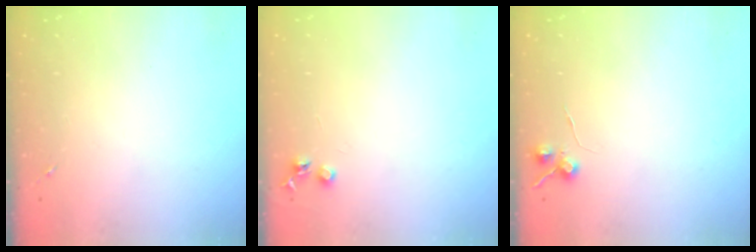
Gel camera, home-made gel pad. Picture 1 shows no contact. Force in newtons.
{"total": 4.9, "press": 4.9, "slide": 0.6}
{"total": 6.1, "press": 6.1, "slide": 0.8}